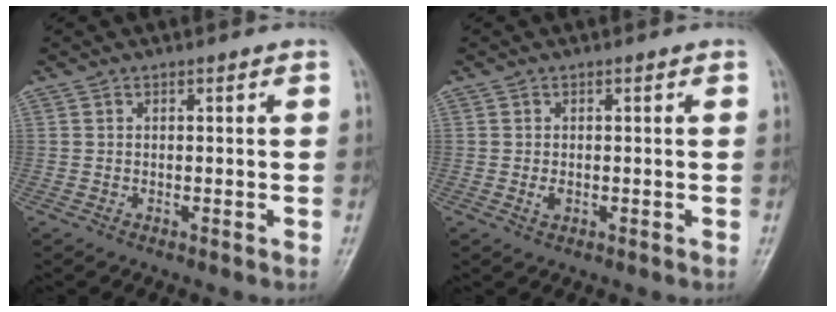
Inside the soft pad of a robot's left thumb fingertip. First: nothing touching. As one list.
[{"total": 1.4, "force": [-0.1, 0.9, 1.1], "torque": [-0.017, -0.002, 0.001]}]